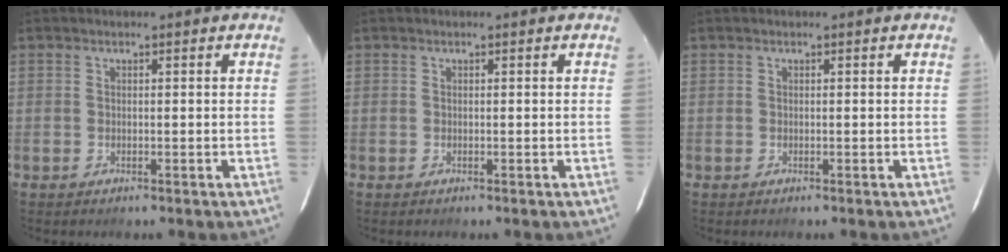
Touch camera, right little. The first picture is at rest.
{"total": 0.0}
{"total": 0.0}